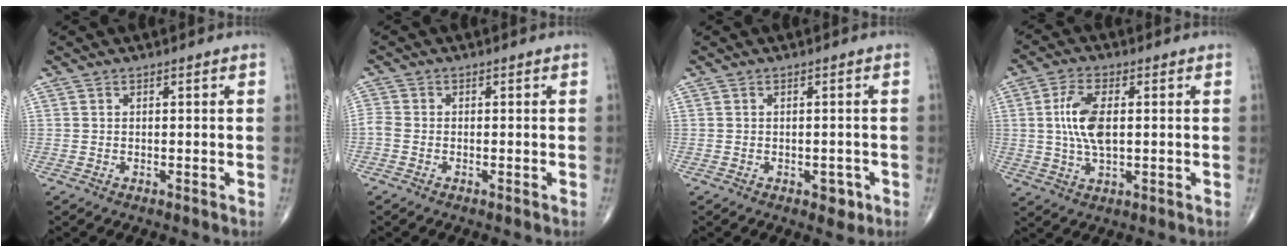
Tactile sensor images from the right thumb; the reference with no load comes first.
{"total": 1.8, "force": [-0.8, 1.3, 1.0], "torque": [-0.024, 0.000, -0.023]}
{"total": 2.5, "force": [-1.2, 1.4, 1.6], "torque": [-0.007, 0.002, -0.012]}
{"total": 8.6, "force": [0.9, 3.9, 7.6], "torque": [-0.160, -0.001, 0.018]}